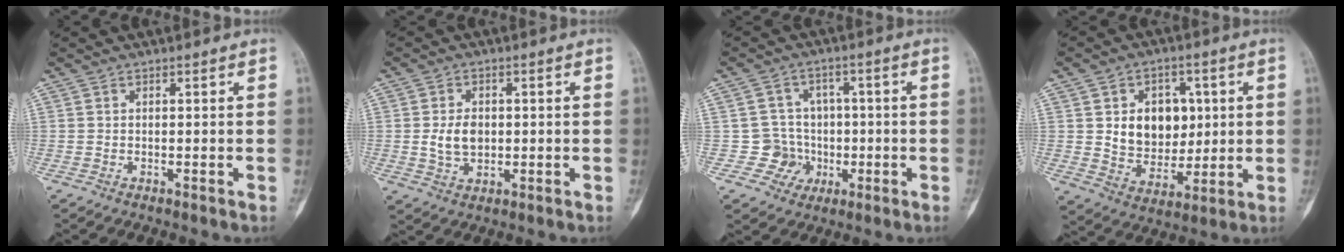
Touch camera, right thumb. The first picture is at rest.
{"total": 5.5, "force": [0.1, 3.8, 4.0], "torque": [-0.065, -0.002, 0.005]}
{"total": 7.0, "force": [-1.1, 6.9, 0.3], "torque": [0.048, 0.024, -0.016]}
{"total": 12.3, "force": [2.3, 9.3, 7.8], "torque": [-0.066, -0.012, 0.049]}